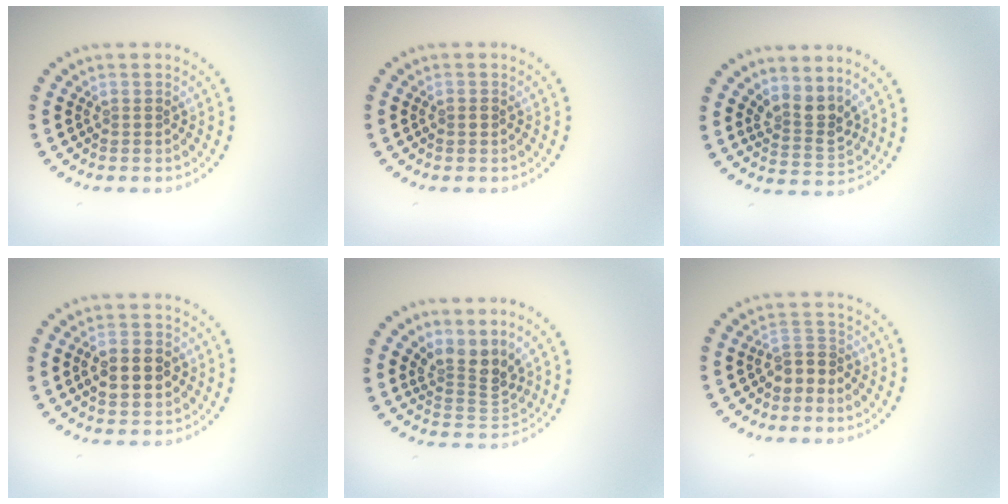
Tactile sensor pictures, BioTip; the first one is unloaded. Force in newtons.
{"total": 0.7, "press": 0.7, "slide": 0.1}
{"total": 2.8, "press": 2.1, "slide": 1.8}
{"total": 4.4, "press": 4.4, "slide": 0.1}
{"total": 3.5, "press": 2.4, "slide": 2.6}
{"total": 2.0, "press": 1.8, "slide": 1.0}